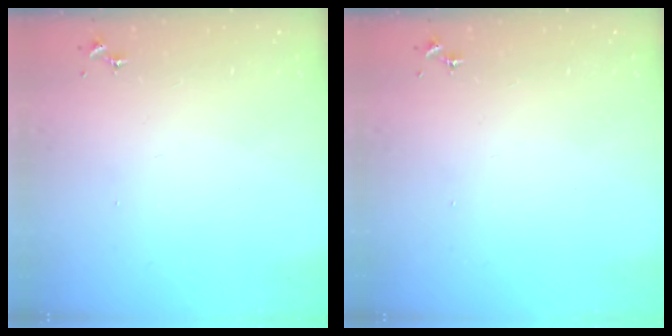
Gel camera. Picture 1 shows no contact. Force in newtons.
{"total": 0.0}